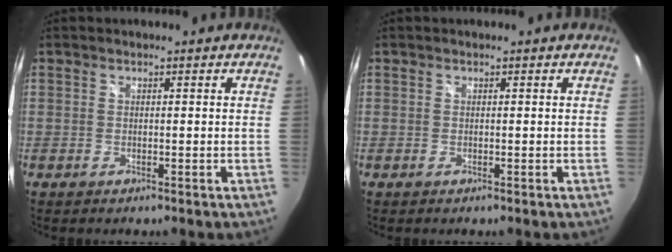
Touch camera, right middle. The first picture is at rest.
{"total": 0.0}